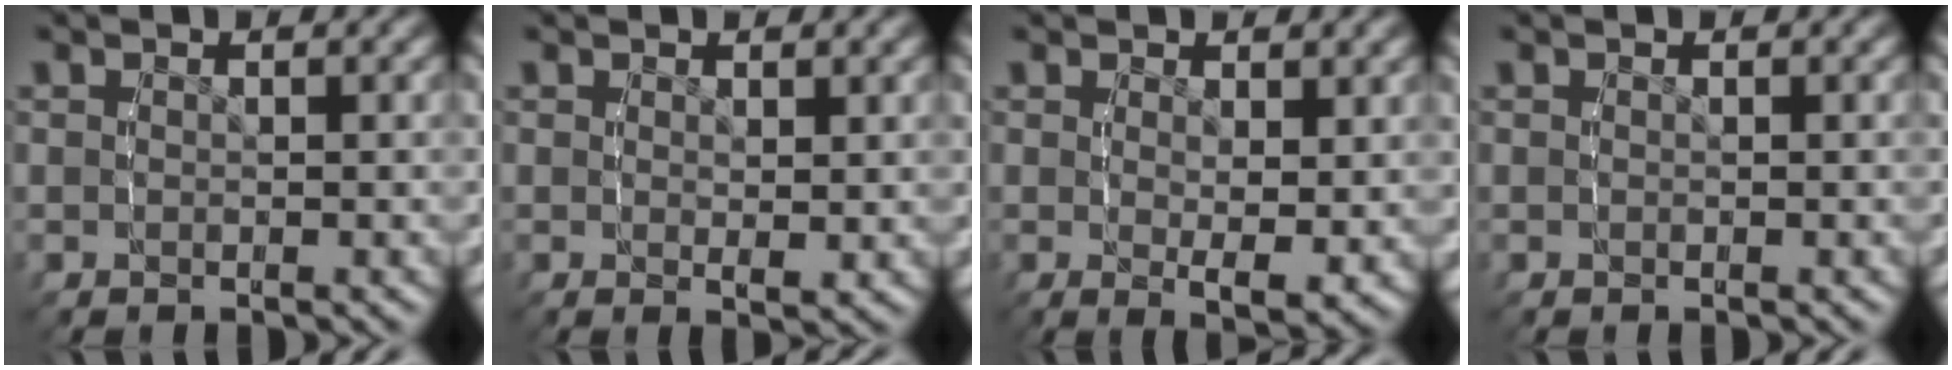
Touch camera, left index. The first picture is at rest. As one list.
[{"total": 1.3, "force": [0.9, -0.2, 0.9], "torque": [-0.004, -0.005, 0.014]}, {"total": 2.8, "force": [0.5, 0.2, 2.8], "torque": [-0.028, -0.013, 0.012]}, {"total": 0.0}]